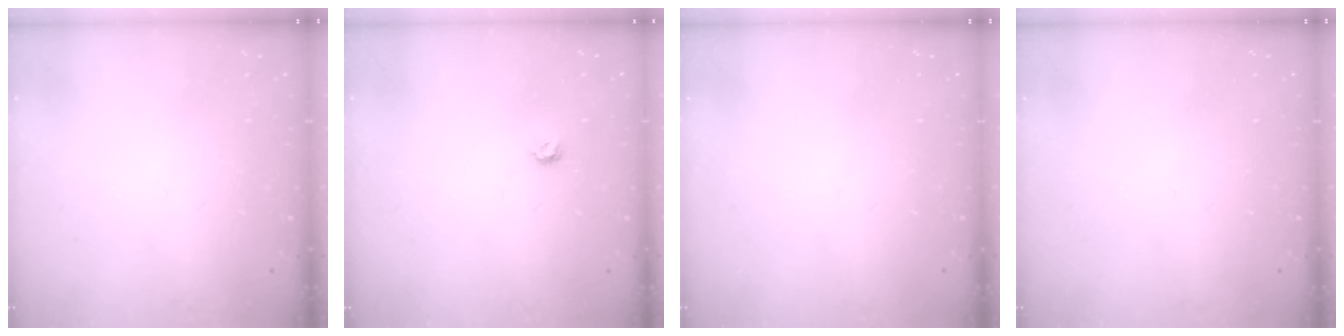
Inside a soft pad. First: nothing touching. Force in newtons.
{"total": 3.8, "press": 3.7, "slide": 0.6}
{"total": 0.0}
{"total": 0.0}